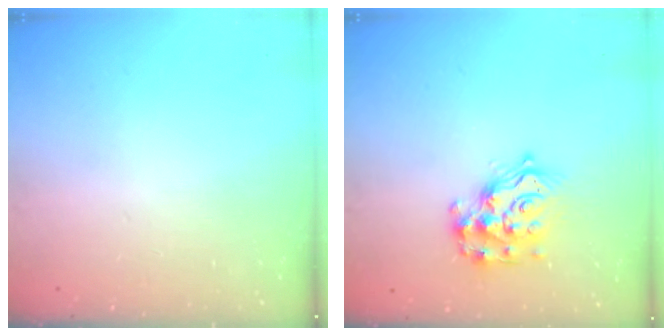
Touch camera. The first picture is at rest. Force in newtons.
{"total": 12.9, "press": 12.8, "slide": 1.0}